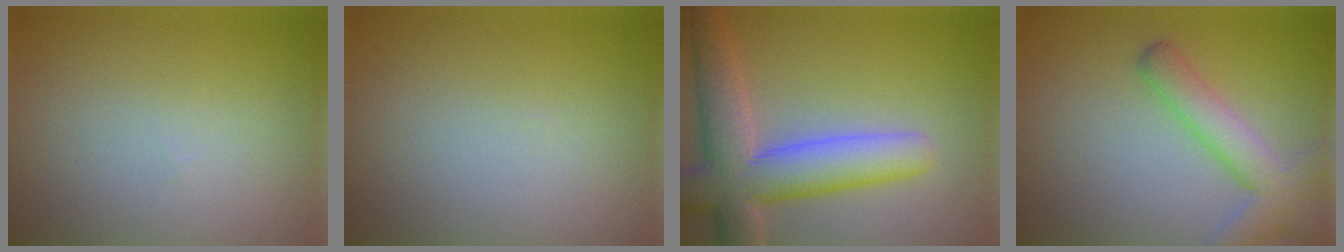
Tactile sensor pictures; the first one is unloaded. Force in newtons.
{"total": 0.0}
{"total": 8.1, "press": 8.1, "slide": 0.6}
{"total": 4.8, "press": 4.8, "slide": 0.3}